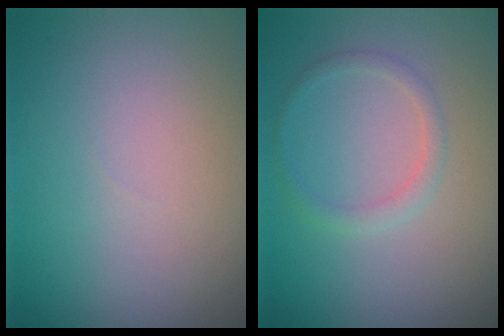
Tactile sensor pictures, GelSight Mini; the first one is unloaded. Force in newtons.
{"total": 1.4, "press": 1.4, "slide": 0.1}